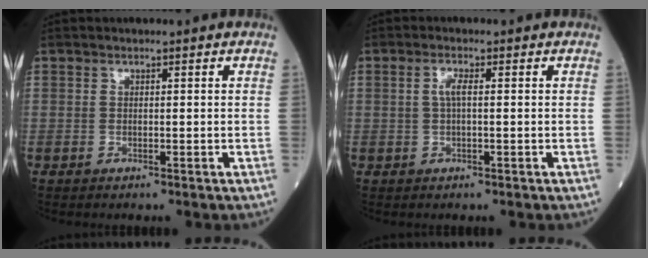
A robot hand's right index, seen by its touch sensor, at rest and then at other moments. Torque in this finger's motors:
{"motor_torque": [0.29, 0.09, 0.18, 0.06]}